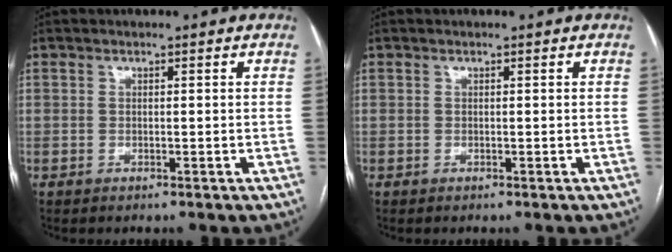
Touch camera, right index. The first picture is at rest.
{"total": 0.0}